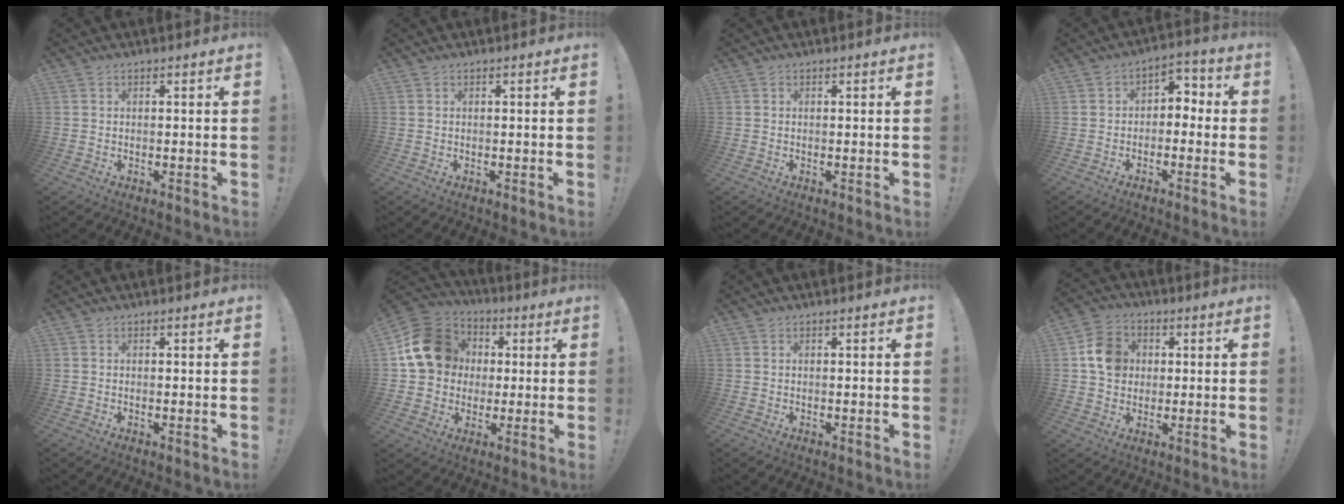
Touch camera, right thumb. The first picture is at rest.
{"total": 0.0}
{"total": 0.0}
{"total": 4.7, "force": [-2.6, 3.5, 1.7], "torque": [-0.015, 0.023, -0.048]}
{"total": 0.0}
{"total": 17.8, "force": [3.6, 15.1, 8.7], "torque": [-0.133, 0.004, 0.081]}
{"total": 0.0}
{"total": 10.5, "force": [1.9, 9.2, 4.6], "torque": [-0.055, 0.005, 0.041]}